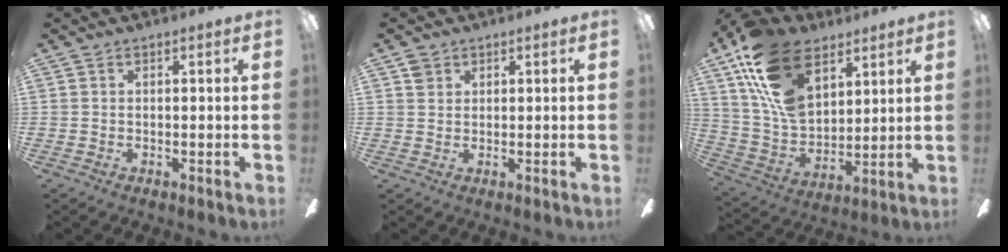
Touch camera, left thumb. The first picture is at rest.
{"total": 1.9, "force": [1.3, 1.4, 0.3], "torque": [0.000, -0.003, 0.023]}
{"total": 20.6, "force": [11.3, 12.2, 12.2], "torque": [-0.257, -0.041, 0.209]}